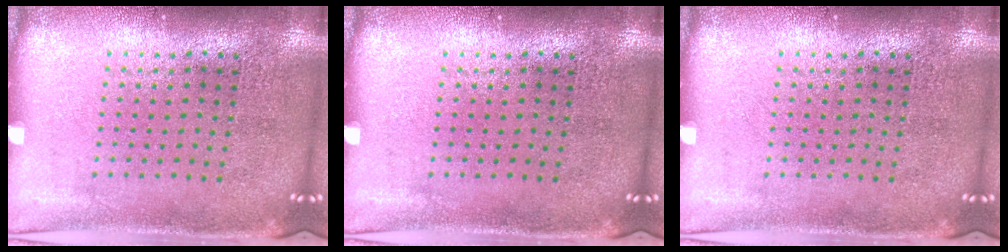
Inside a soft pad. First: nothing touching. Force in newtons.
{"total": 0.0}
{"total": 0.0}